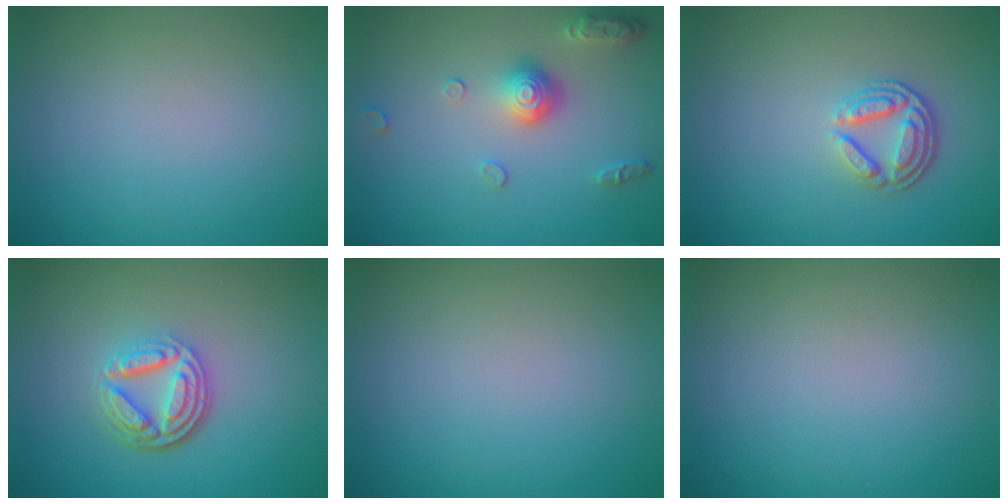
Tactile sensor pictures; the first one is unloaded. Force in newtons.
{"total": 3.7, "press": 3.0, "slide": 2.1}
{"total": 3.6, "press": 2.8, "slide": 2.2}
{"total": 4.8, "press": 3.5, "slide": 3.3}
{"total": 0.0}
{"total": 0.0}